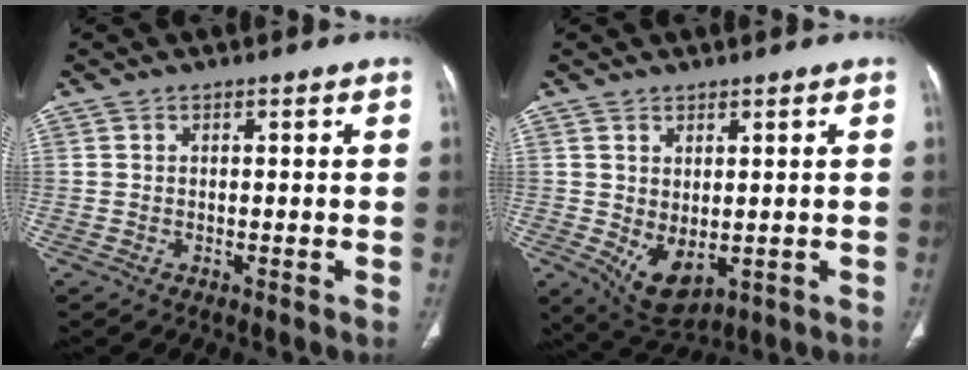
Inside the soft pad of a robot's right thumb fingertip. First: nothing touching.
{"total": 6.5, "force": [-0.6, 3.8, 5.3], "torque": [-0.080, -0.010, 0.015]}